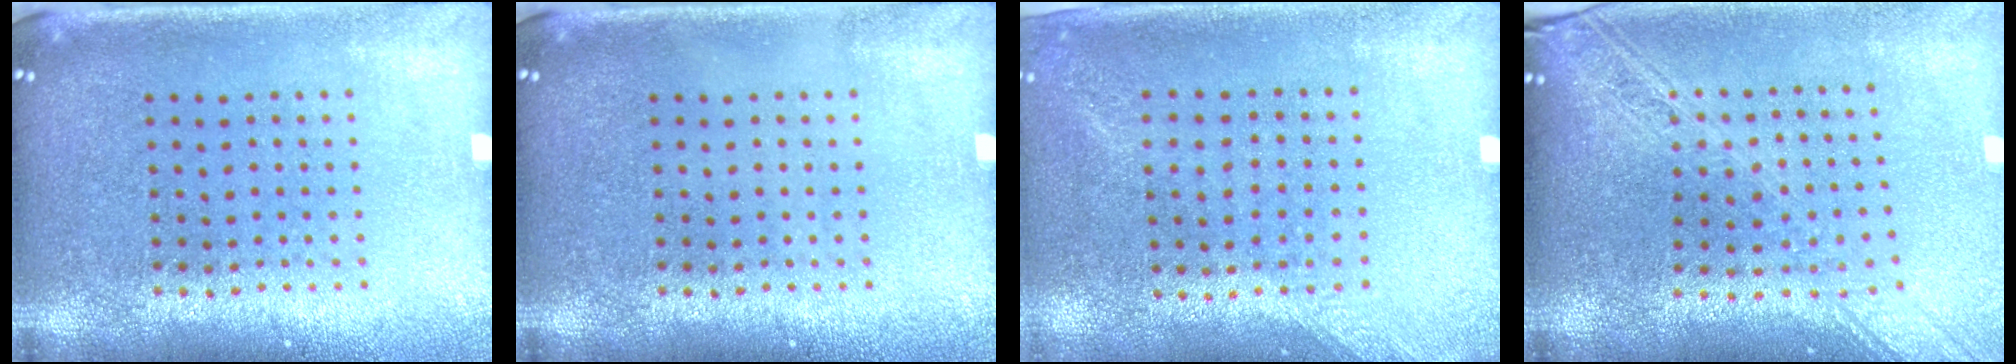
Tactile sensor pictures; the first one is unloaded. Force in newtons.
{"total": 0.0}
{"total": 1.4, "press": 1.0, "slide": 0.9}
{"total": 2.1, "press": 1.8, "slide": 1.1}